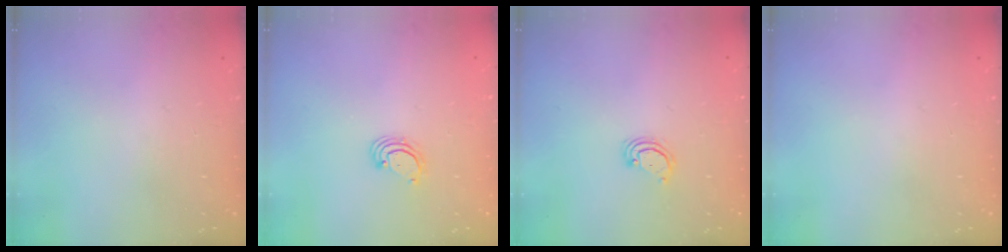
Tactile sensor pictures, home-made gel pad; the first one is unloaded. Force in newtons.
{"total": 2.7, "press": 2.7, "slide": 0.3}
{"total": 2.8, "press": 2.8, "slide": 0.2}
{"total": 0.0}